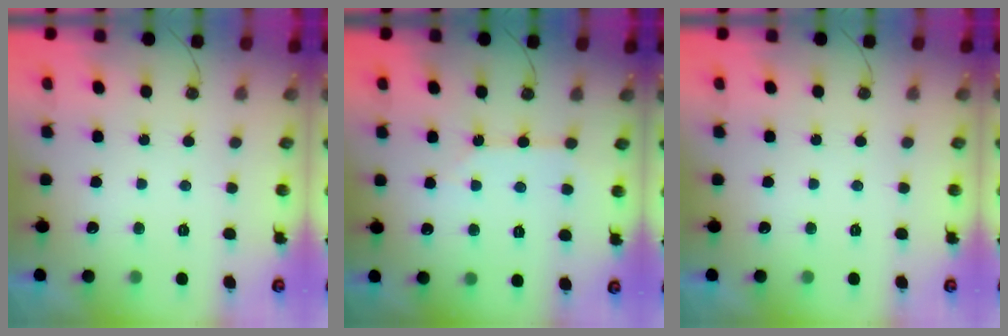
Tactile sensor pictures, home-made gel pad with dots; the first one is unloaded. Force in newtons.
{"total": 3.0, "press": 3.0, "slide": 0.4}
{"total": 0.0}